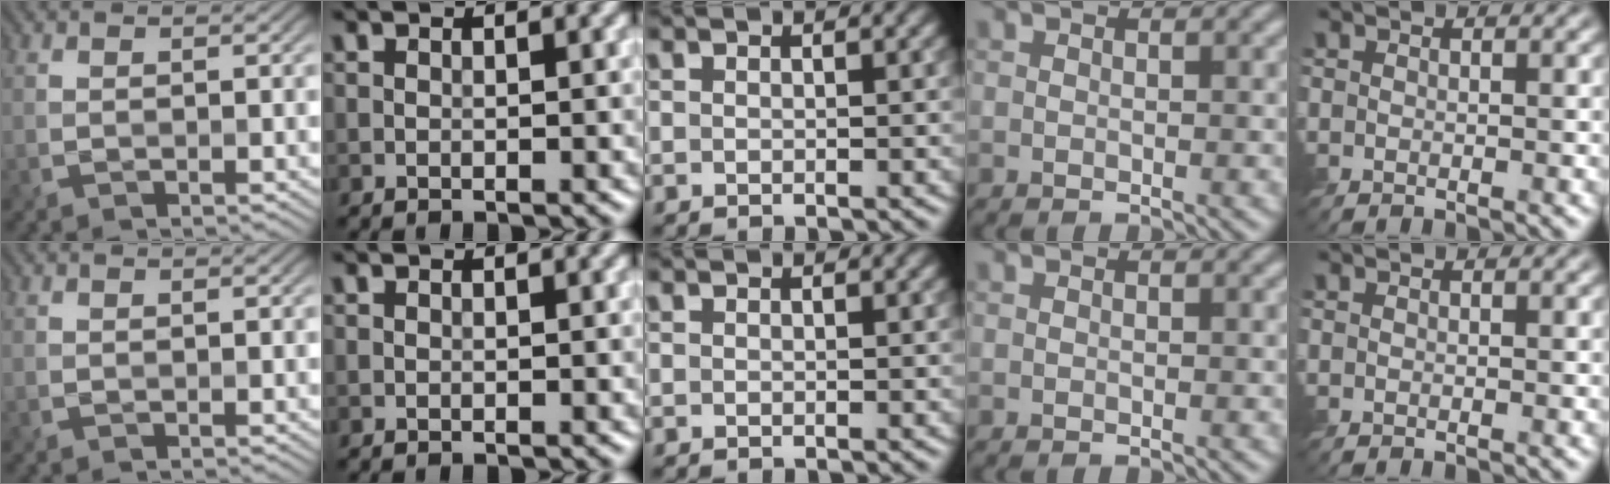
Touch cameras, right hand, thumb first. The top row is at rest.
{}